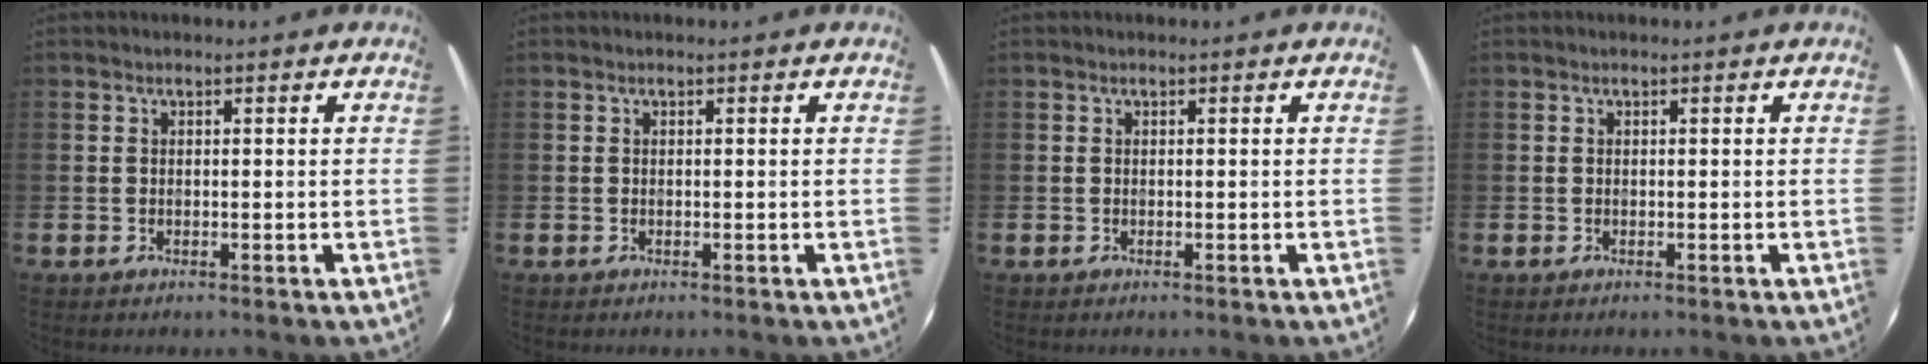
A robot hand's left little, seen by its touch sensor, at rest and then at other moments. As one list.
[{"total": 0.0}, {"total": 0.0}, {"total": 0.0}]